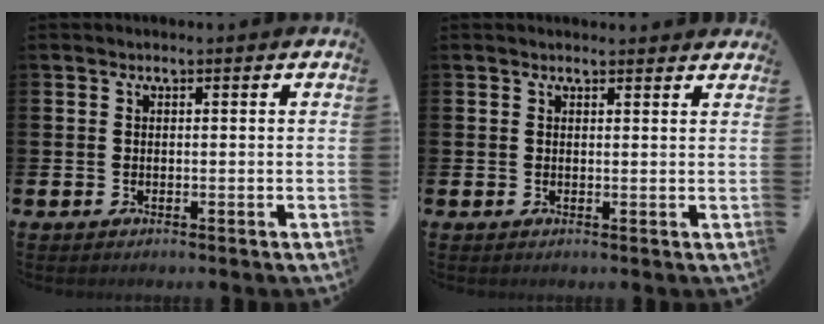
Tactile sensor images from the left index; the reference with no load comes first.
{"total": 1.2, "force": [1.2, 0.1, 0.0], "torque": [0.010, -0.005, 0.020]}